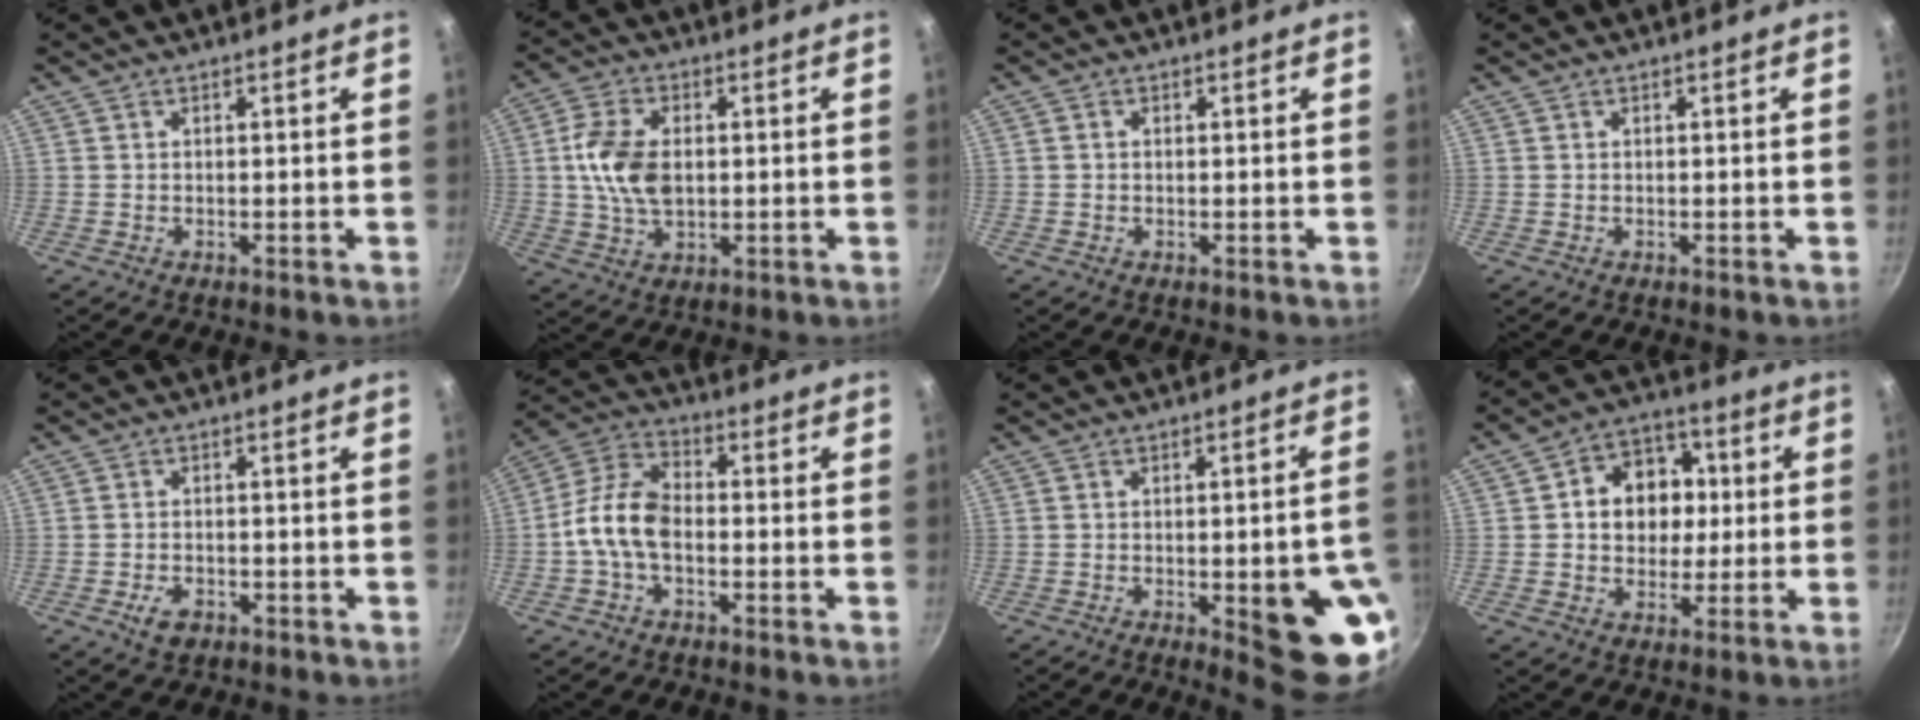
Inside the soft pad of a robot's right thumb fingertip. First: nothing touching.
{"total": 11.5, "force": [0.9, 7.0, 9.1], "torque": [-0.165, 0.005, 0.015]}
{"total": 0.8, "force": [0.1, 0.7, 0.4], "torque": [-0.006, 0.005, 0.000]}
{"total": 0.0}
{"total": 3.9, "force": [-1.8, 2.4, 2.4], "torque": [-0.042, 0.011, -0.032]}
{"total": 10.2, "force": [-2.0, 6.1, 8.0], "torque": [-0.148, 0.040, -0.056]}
{"total": 13.2, "force": [-4.2, 3.8, 11.9], "torque": [-0.112, 0.018, -0.049]}
{"total": 12.2, "force": [1.3, 10.1, 6.8], "torque": [-0.057, 0.013, 0.011]}